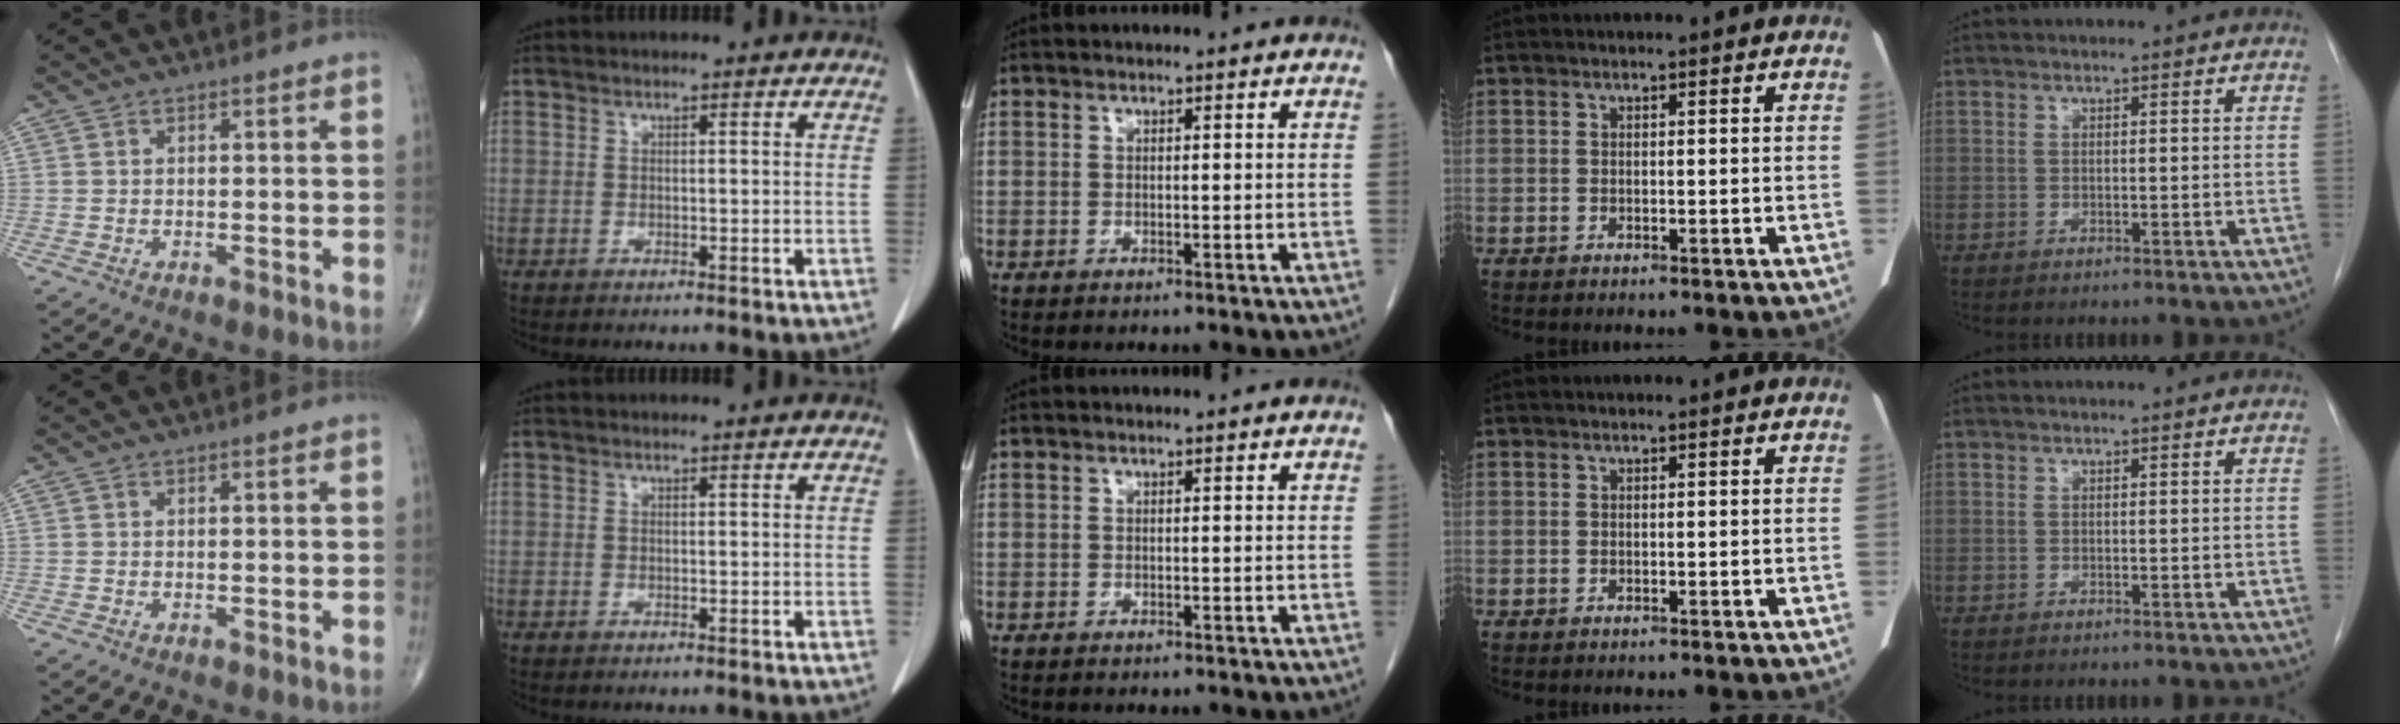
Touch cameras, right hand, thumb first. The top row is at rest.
{}